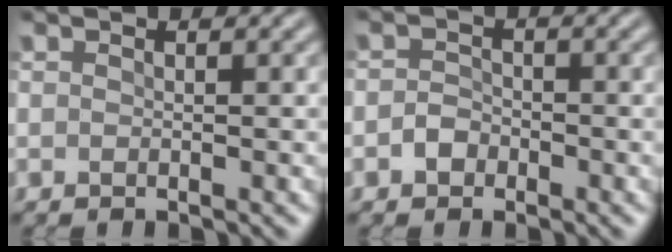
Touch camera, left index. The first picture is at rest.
{"total": 1.3, "force": [-0.6, 1.1, 0.3], "torque": [-0.004, 0.008, -0.014]}